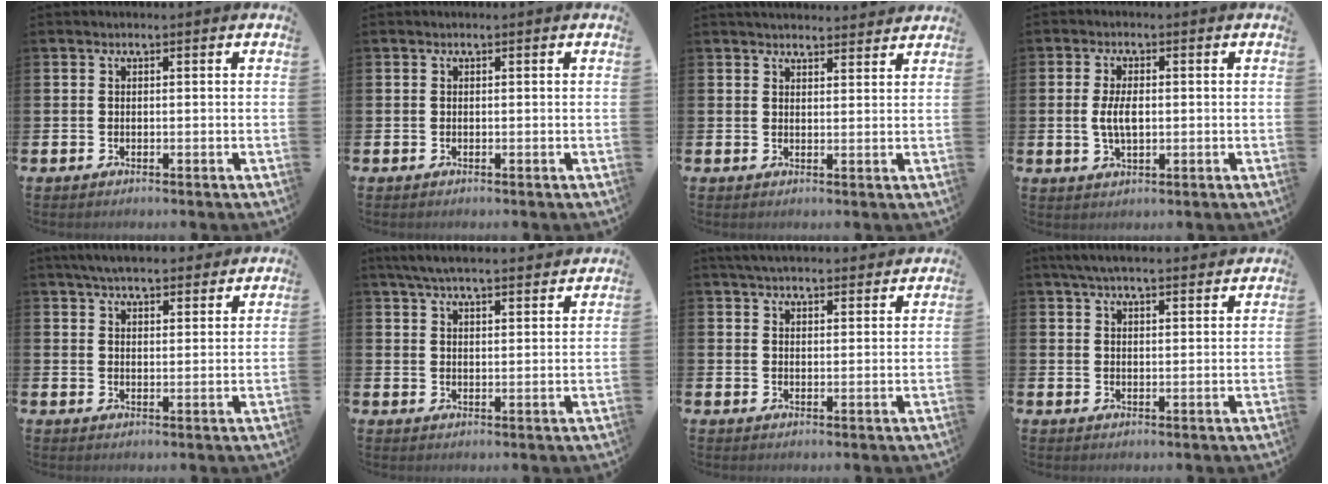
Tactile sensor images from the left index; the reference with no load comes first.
{"total": 0.0}
{"total": 3.1, "force": [3.1, 0.5, 0.3], "torque": [-0.001, -0.018, 0.054]}
{"total": 4.0, "force": [0.2, 1.9, 3.5], "torque": [-0.062, -0.001, -0.004]}
{"total": 5.3, "force": [5.1, 0.9, 1.2], "torque": [-0.035, -0.016, 0.094]}
{"total": 5.8, "force": [5.6, 0.4, 1.6], "torque": [-0.045, -0.022, 0.102]}
{"total": 4.6, "force": [4.4, 0.7, 0.8], "torque": [-0.025, -0.019, 0.081]}
{"total": 4.9, "force": [4.7, 0.5, 1.5], "torque": [-0.041, -0.016, 0.086]}